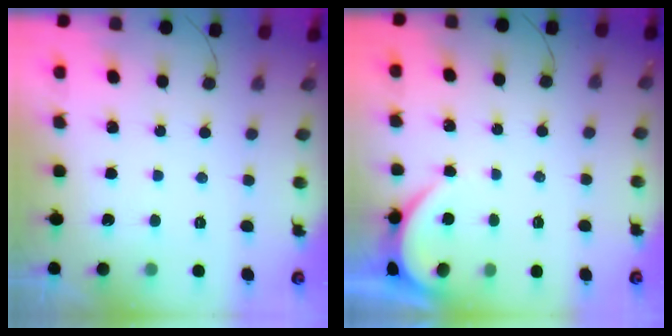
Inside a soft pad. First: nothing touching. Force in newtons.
{"total": 2.4, "press": 2.4, "slide": 0.2}